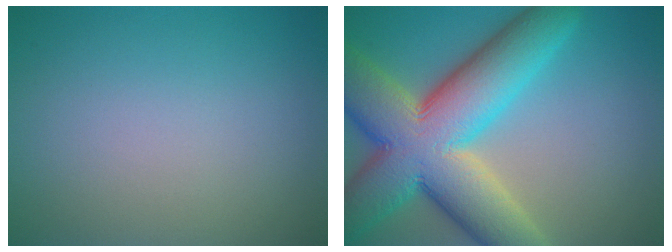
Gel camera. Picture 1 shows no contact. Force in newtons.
{"total": 14.6, "press": 14.5, "slide": 0.7}